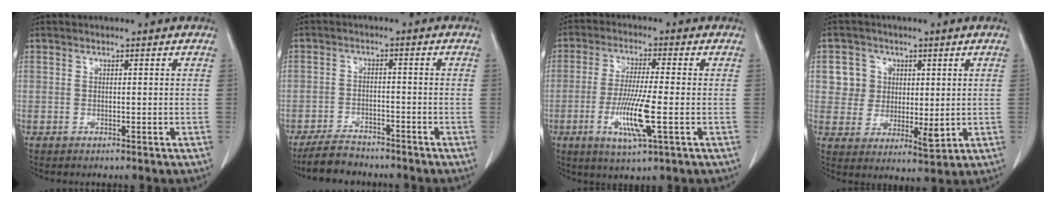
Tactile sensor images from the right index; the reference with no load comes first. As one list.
[{"total": 5.5, "force": [-5.0, 2.1, 1.3], "torque": [-0.025, -0.007, -0.089]}, {"total": 9.4, "force": [-2.6, 0.4, 9.0], "torque": [-0.174, -0.017, -0.050]}, {"total": 7.3, "force": [2.4, 6.5, 2.3], "torque": [-0.037, 0.010, 0.053]}]